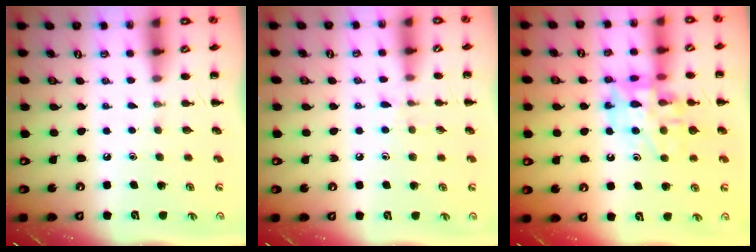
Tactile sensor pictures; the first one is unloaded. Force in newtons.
{"total": 6.2, "press": 5.9, "slide": 2.1}
{"total": 13.9, "press": 13.7, "slide": 2.1}